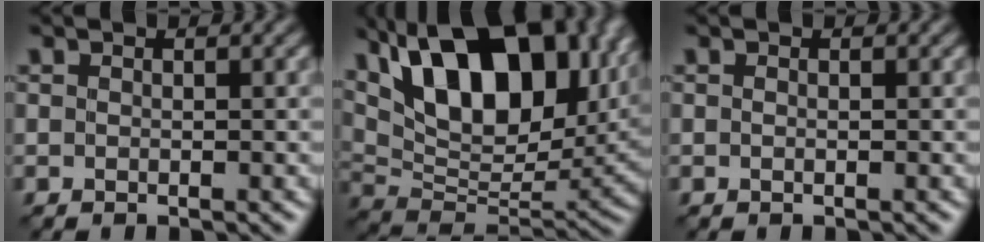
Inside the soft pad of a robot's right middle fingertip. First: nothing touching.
{"total": 16.3, "force": [8.5, 8.2, 11.3], "torque": [-0.195, 0.021, 0.144]}
{"total": 0.0}